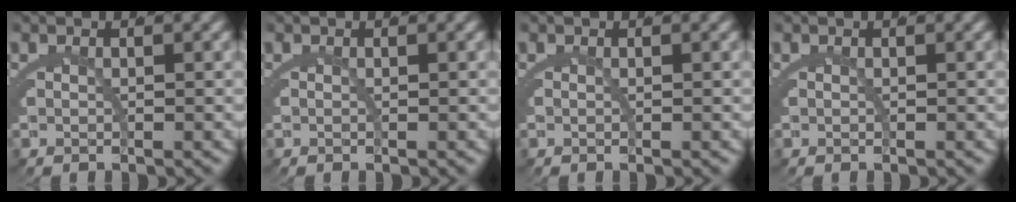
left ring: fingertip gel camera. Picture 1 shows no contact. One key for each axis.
{"total": 0.0}
{"total": 0.0}
{"total": 0.0}